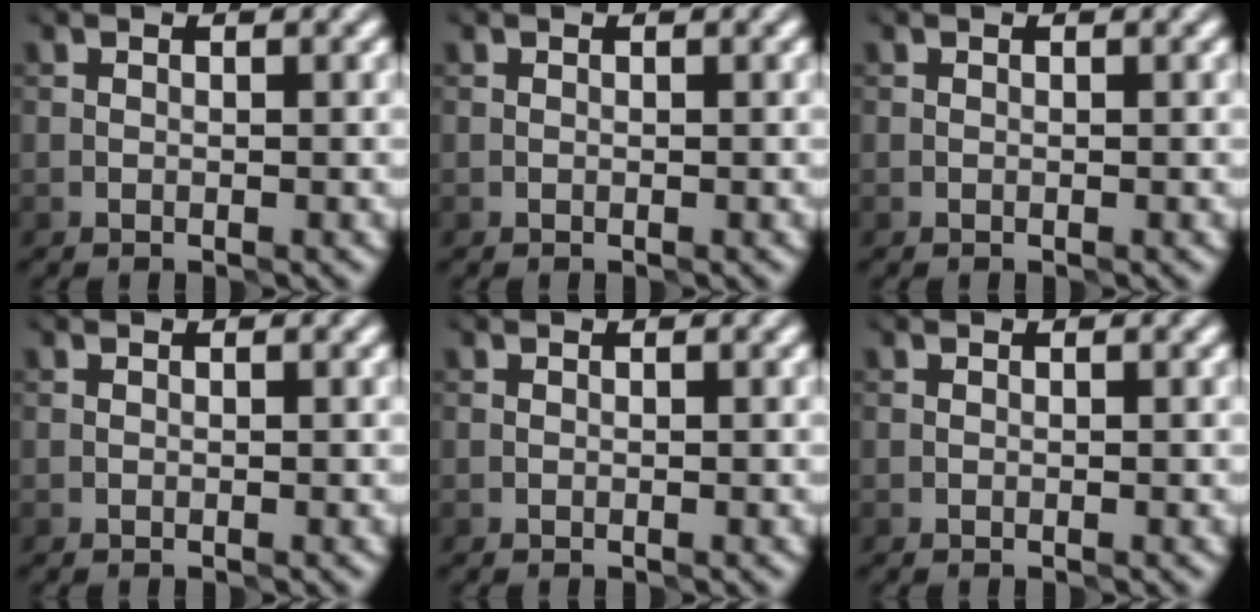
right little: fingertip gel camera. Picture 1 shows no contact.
{"total": 0.0}
{"total": 0.0}
{"total": 0.0}
{"total": 0.0}
{"total": 0.0}